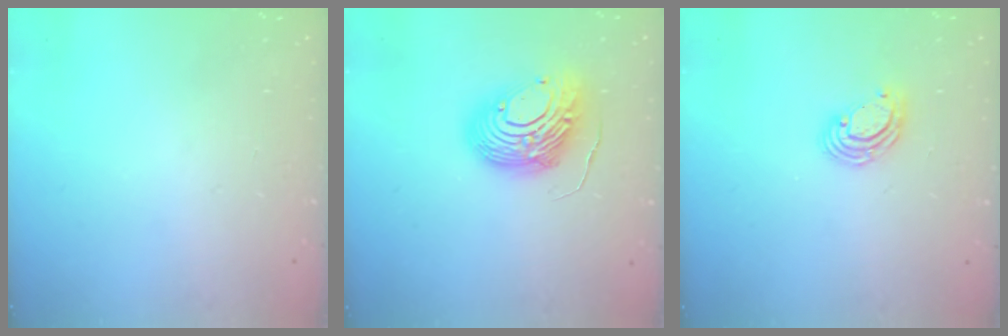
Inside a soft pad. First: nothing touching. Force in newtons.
{"total": 14.0, "press": 14.0, "slide": 1.1}
{"total": 6.5, "press": 6.5, "slide": 0.6}